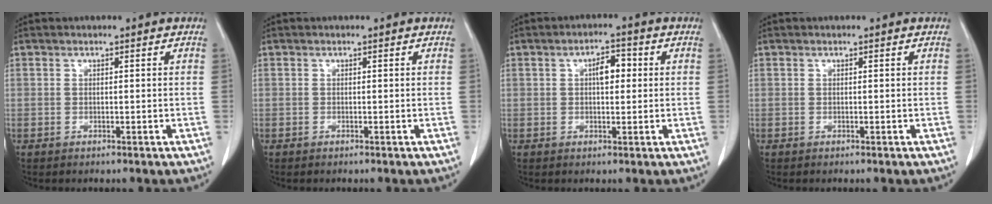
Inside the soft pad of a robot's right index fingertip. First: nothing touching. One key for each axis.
{"total": 0.0}
{"total": 3.9, "fx": 0.8, "fy": 1.7, "fz": 3.4, "tx": -0.053, "ty": 0.011, "tz": 0.010}
{"total": 0.0}